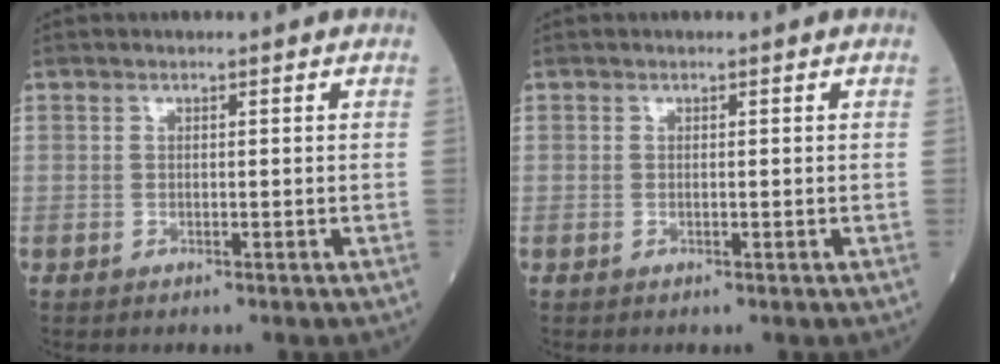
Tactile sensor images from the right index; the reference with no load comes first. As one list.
[{"total": 0.0}]